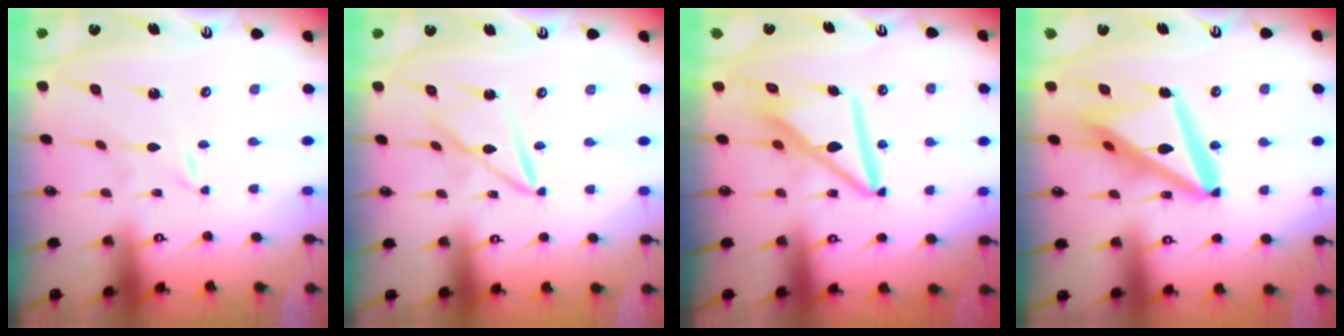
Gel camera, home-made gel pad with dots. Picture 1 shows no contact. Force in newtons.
{"total": 7.5, "press": 7.5, "slide": 0.7}
{"total": 9.7, "press": 9.7, "slide": 1.1}
{"total": 17.6, "press": 17.4, "slide": 2.1}